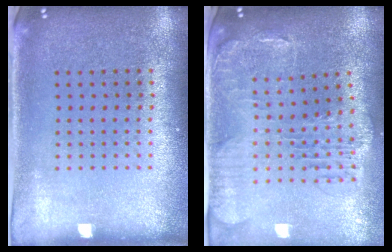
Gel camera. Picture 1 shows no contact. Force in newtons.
{"total": 1.7, "press": 1.6, "slide": 0.6}